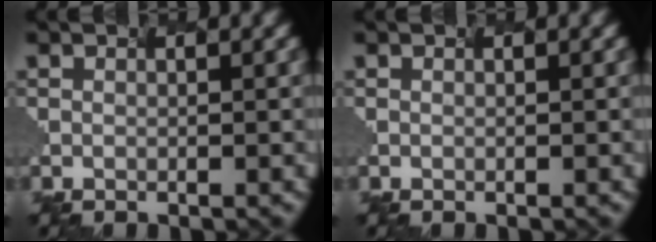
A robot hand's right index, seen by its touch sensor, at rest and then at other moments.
{"total": 0.0}